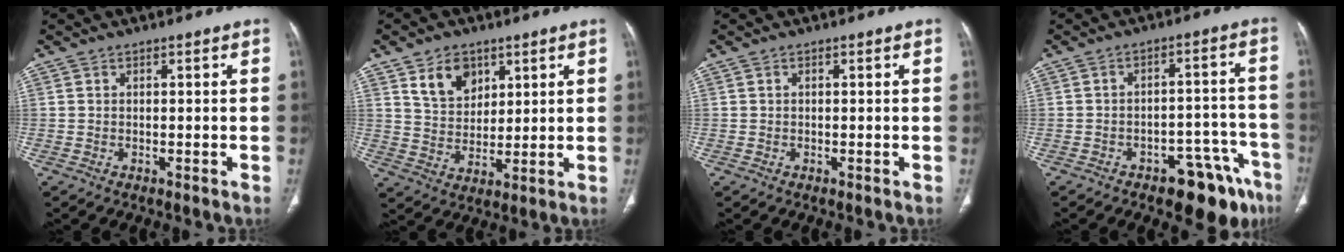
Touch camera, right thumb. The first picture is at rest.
{"total": 8.5, "force": [4.5, 5.9, 4.2], "torque": [-0.046, -0.029, 0.088]}
{"total": 0.0}
{"total": 12.5, "force": [-8.2, 5.7, 7.6], "torque": [-0.057, 0.067, -0.107]}